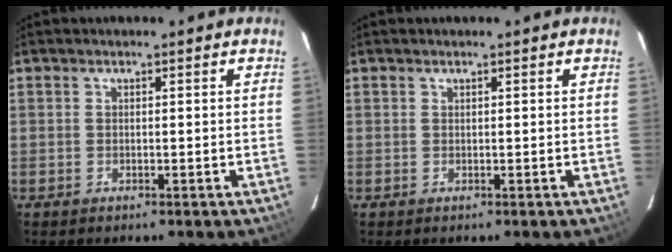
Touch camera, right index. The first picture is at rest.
{"total": 0.0}